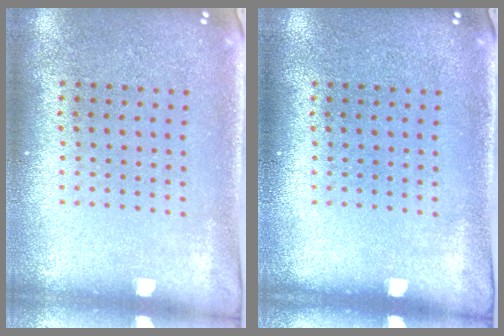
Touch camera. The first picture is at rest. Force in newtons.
{"total": 0.0}